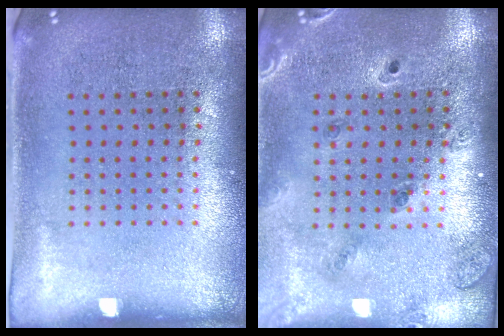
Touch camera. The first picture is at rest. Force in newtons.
{"total": 1.4, "press": 1.4, "slide": 0.3}